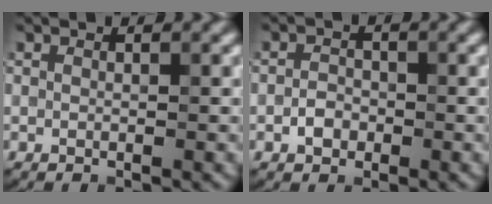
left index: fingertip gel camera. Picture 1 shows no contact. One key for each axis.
{"total": 1.6, "fx": -0.7, "fy": 1.2, "fz": 0.8, "tx": -0.009, "ty": 0.003, "tz": -0.015}